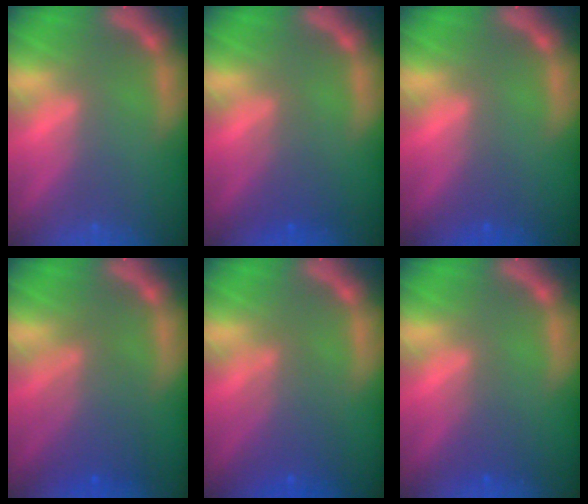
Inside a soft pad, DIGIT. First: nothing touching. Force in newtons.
{"total": 2.4}
{"total": 0.9}
{"total": 5.1}
{"total": 4.1}
{"total": 2.0}